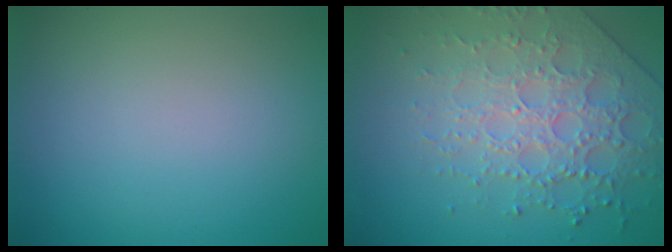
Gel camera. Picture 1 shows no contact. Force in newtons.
{"total": 4.8, "press": 4.5, "slide": 1.6}